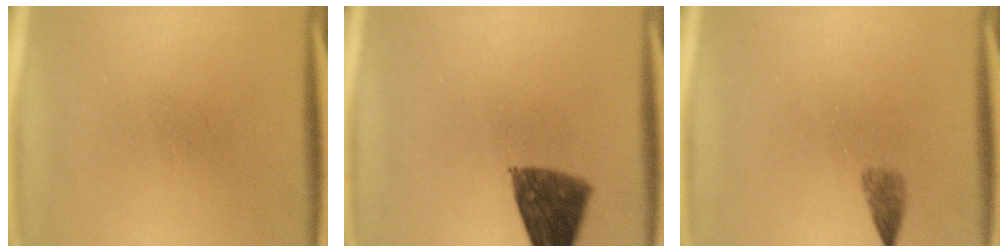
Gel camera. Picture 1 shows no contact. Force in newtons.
{"total": 9.4}
{"total": 1.8}